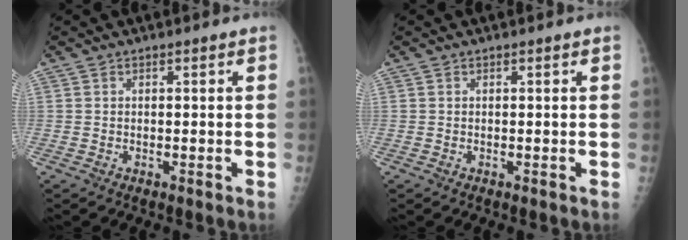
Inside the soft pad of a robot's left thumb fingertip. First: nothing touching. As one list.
[{"total": 0.0}]